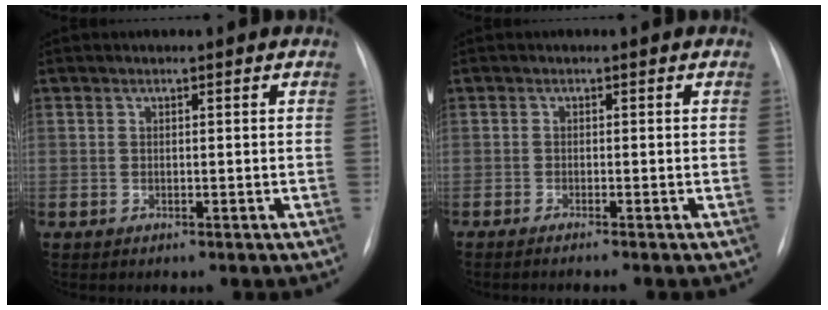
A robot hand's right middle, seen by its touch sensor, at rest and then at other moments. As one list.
[{"total": 2.0, "force": [-1.6, -0.4, 1.1], "torque": [-0.015, 0.002, -0.023]}]